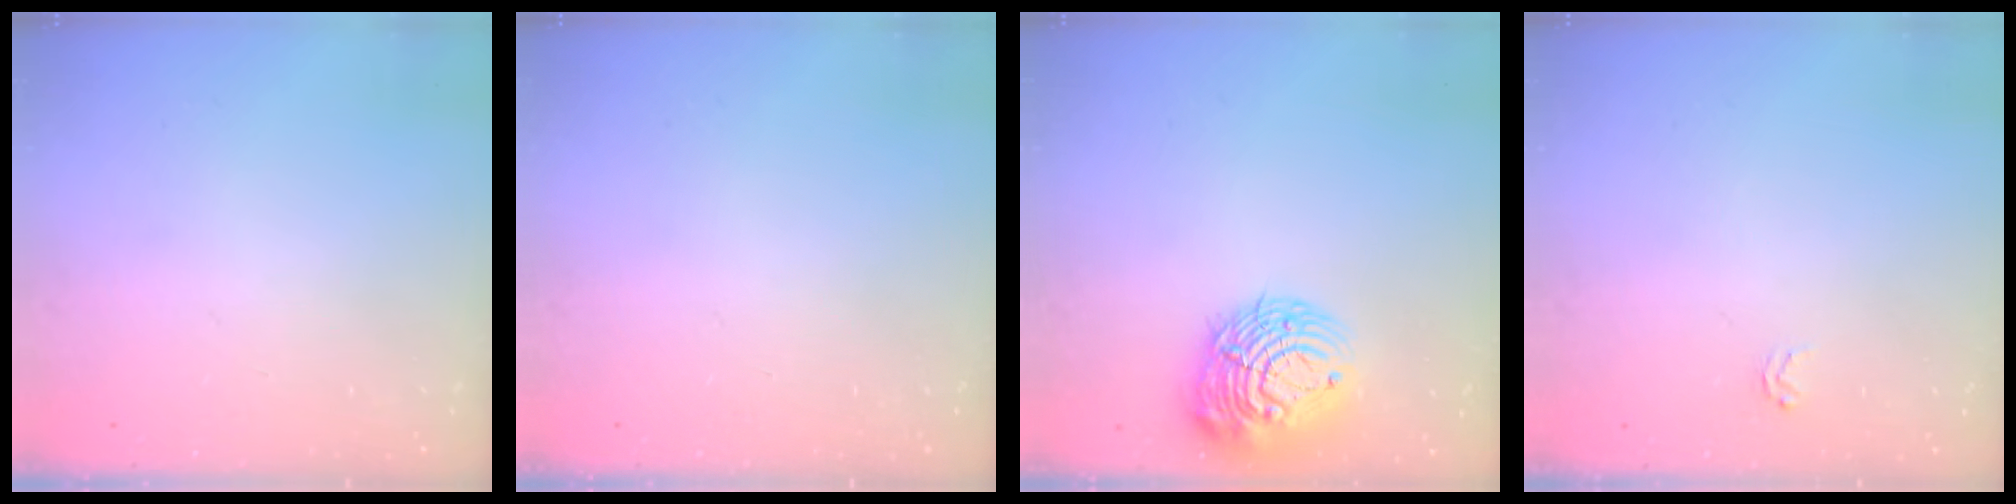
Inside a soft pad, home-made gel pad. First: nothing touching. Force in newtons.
{"total": 0.0}
{"total": 14.8, "press": 14.7, "slide": 1.5}
{"total": 2.3, "press": 2.2, "slide": 0.2}